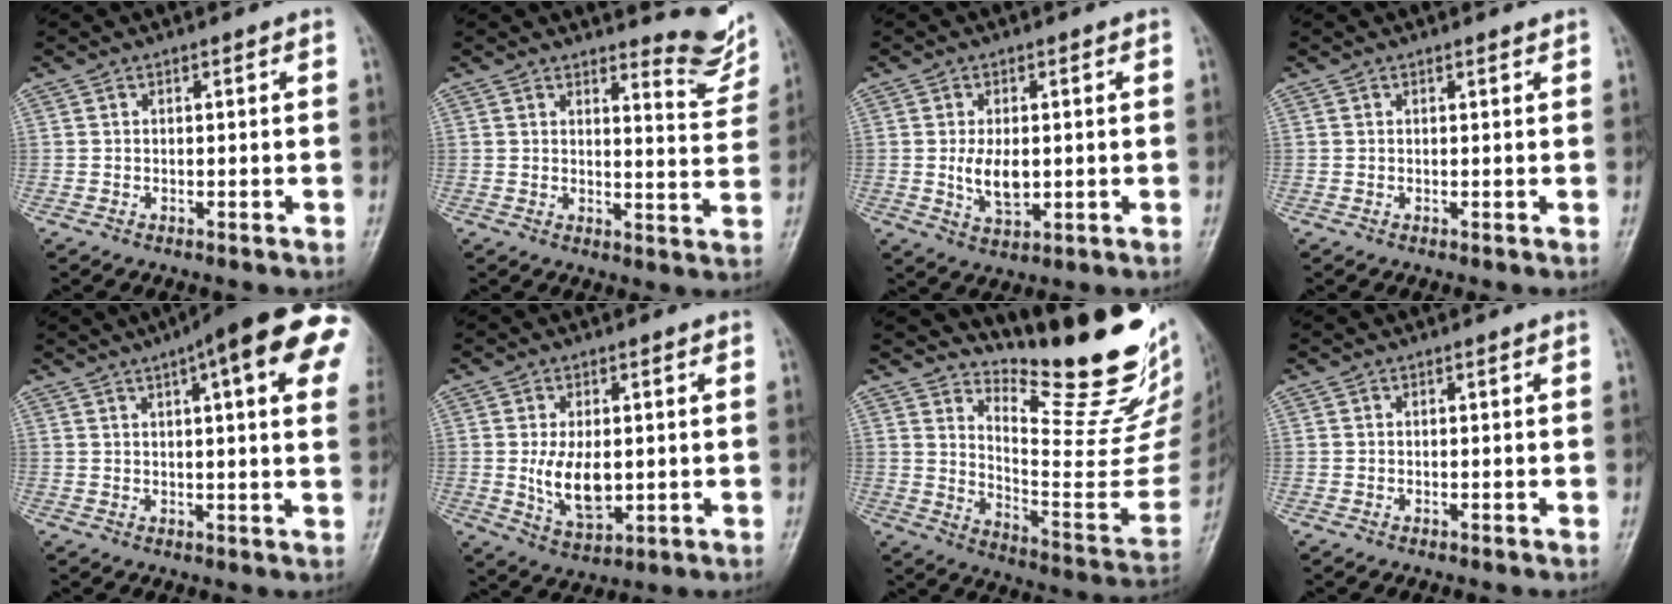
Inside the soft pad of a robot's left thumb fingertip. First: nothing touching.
{"total": 6.9, "force": [6.4, 1.6, 2.0], "torque": [-0.010, -0.070, 0.073]}
{"total": 5.8, "force": [0.0, 3.3, 4.7], "torque": [-0.080, -0.011, 0.006]}
{"total": 0.6, "force": [0.5, 0.1, 0.2], "torque": [-0.006, -0.003, 0.006]}
{"total": 19.1, "force": [8.2, 4.5, 16.7], "torque": [-0.218, 0.015, 0.097]}
{"total": 8.2, "force": [0.0, 4.7, 6.8], "torque": [-0.108, -0.016, 0.010]}
{"total": 23.2, "force": [18.8, 5.5, 12.5], "torque": [-0.144, -0.162, 0.265]}
{"total": 0.0}